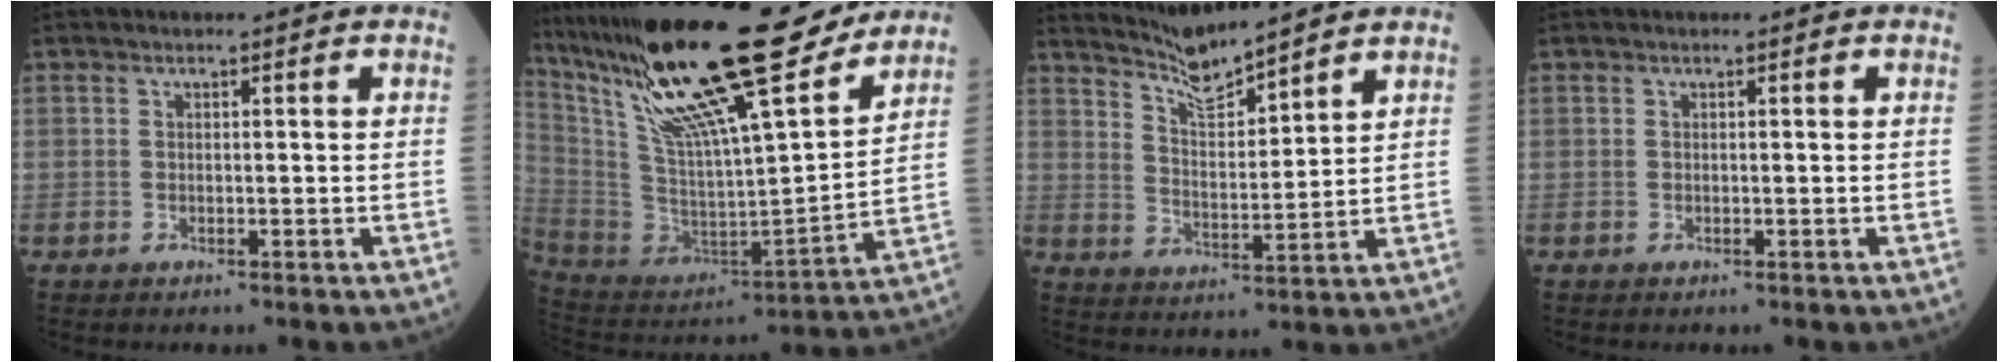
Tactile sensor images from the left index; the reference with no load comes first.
{"total": 26.8, "force": [19.9, 3.3, 17.6], "torque": [-0.319, -0.007, 0.343]}
{"total": 7.8, "force": [7.4, -0.3, 2.3], "torque": [-0.055, -0.002, 0.144]}
{"total": 0.0}